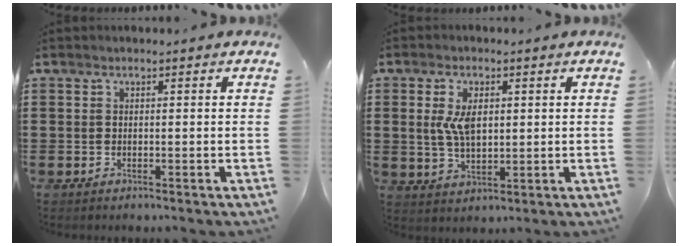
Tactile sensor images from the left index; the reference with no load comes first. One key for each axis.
{"total": 5.7, "fx": 1.2, "fy": 2.8, "fz": 4.8, "tx": -0.109, "ty": 0.007, "tz": 0.018}